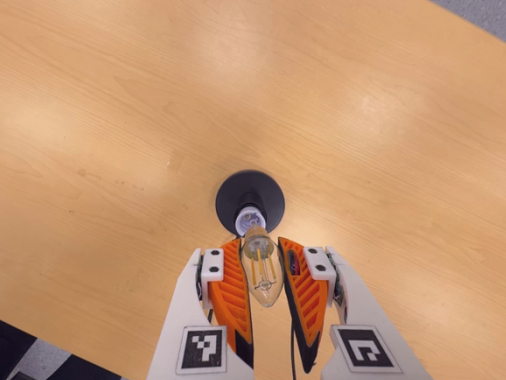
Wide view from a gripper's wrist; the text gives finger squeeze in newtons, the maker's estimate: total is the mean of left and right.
{"total": 21.0, "left": 23.7, "right": 18.2}